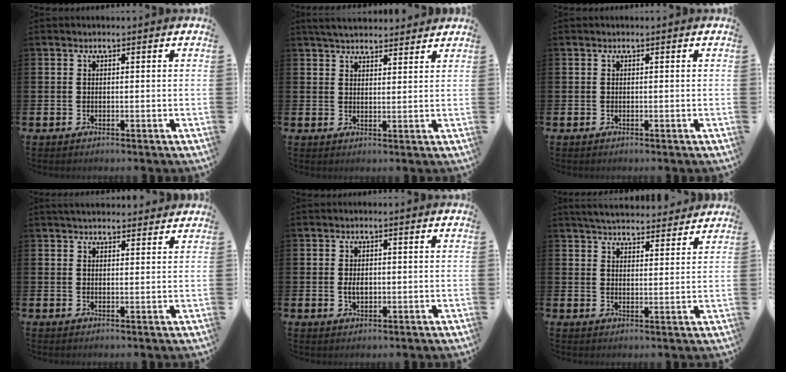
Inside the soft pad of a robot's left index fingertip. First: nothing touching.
{"total": 4.3, "force": [4.1, 0.9, 0.6], "torque": [-0.028, -0.012, 0.078]}
{"total": 0.0}
{"total": 2.9, "force": [2.8, 0.6, 0.2], "torque": [0.001, -0.013, 0.049]}
{"total": 2.0, "force": [0.0, 1.3, 1.6], "torque": [-0.017, 0.000, -0.005]}
{"total": 4.8, "force": [4.7, 0.8, 0.4], "torque": [-0.020, -0.028, 0.083]}